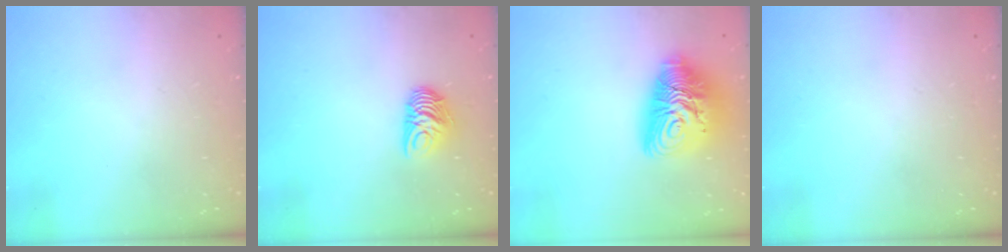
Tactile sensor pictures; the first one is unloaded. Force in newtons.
{"total": 7.5, "press": 7.5, "slide": 0.5}
{"total": 14.9, "press": 14.8, "slide": 1.4}
{"total": 0.0}